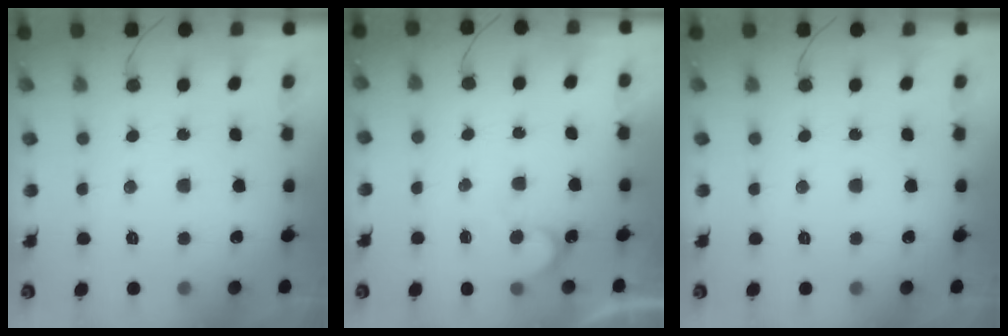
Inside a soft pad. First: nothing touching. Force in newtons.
{"total": 4.5, "press": 4.4, "slide": 0.4}
{"total": 0.0}